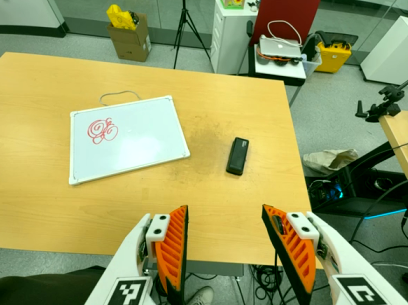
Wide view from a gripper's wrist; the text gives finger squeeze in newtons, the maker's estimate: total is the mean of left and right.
{"total": 0.0}